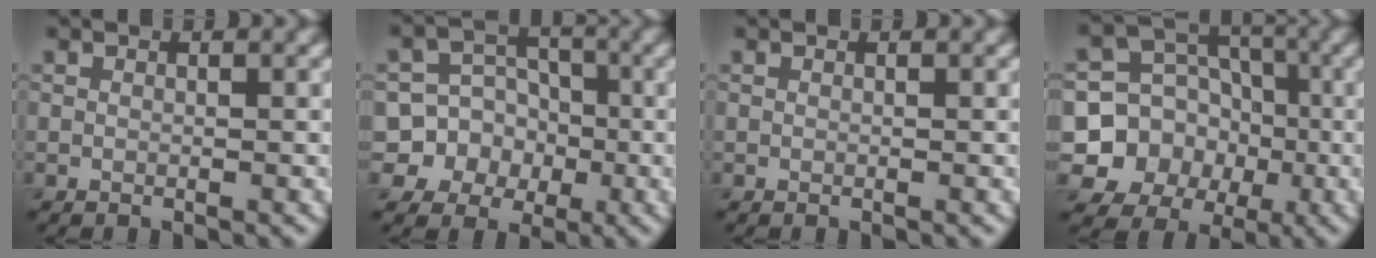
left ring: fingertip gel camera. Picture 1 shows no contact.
{"total": 9.1, "force": [-2.5, 8.6, 1.4], "torque": [-0.034, 0.008, -0.058]}
{"total": 0.0}
{"total": 8.9, "force": [-2.6, 8.2, 2.3], "torque": [-0.032, -0.003, -0.065]}